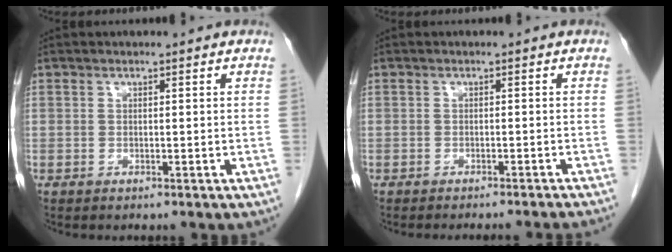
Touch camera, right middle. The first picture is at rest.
{"total": 8.0, "force": [-7.5, -0.8, 2.7], "torque": [-0.019, -0.020, -0.086]}